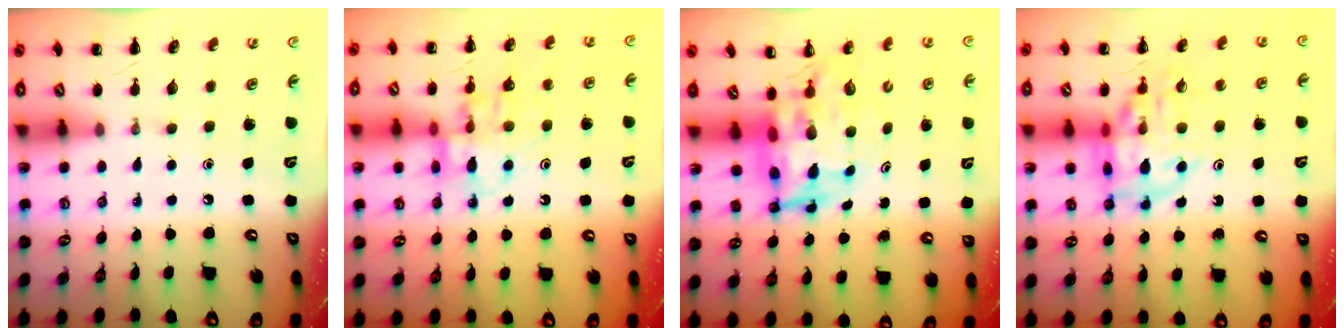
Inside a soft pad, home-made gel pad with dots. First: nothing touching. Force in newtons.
{"total": 12.8, "press": 12.6, "slide": 2.0}
{"total": 6.3, "press": 6.0, "slide": 2.1}
{"total": 14.6, "press": 14.3, "slide": 2.7}